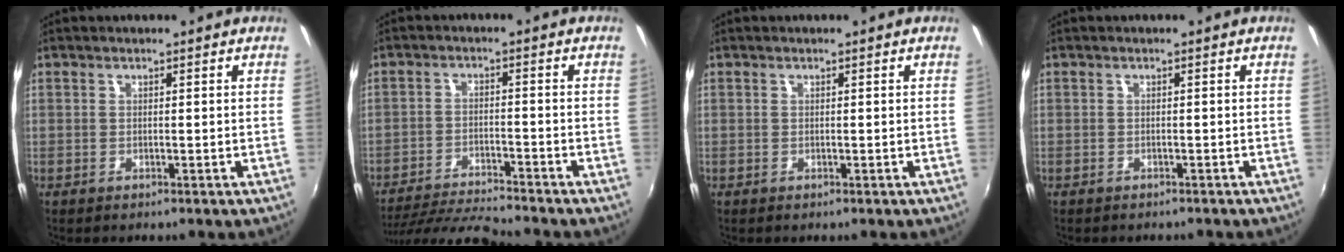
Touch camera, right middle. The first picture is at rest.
{"total": 11.2, "force": [-10.5, 0.1, 3.8], "torque": [-0.095, -0.008, -0.185]}
{"total": 0.0}
{"total": 1.2, "force": [-1.0, 0.6, 0.2], "torque": [-0.009, -0.002, -0.014]}